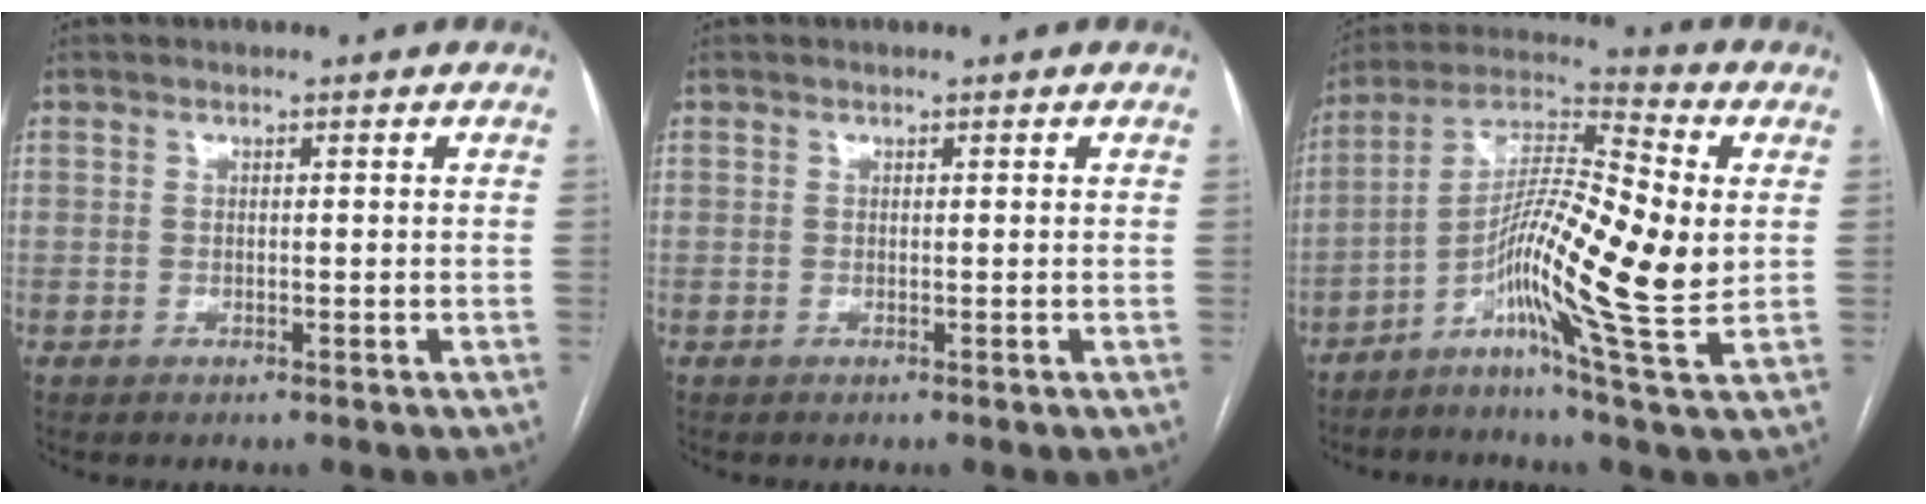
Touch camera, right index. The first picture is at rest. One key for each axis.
{"total": 0.0}
{"total": 16.8, "fx": -1.8, "fy": 1.1, "fz": 16.6, "tx": -0.310, "ty": 0.009, "tz": -0.045}